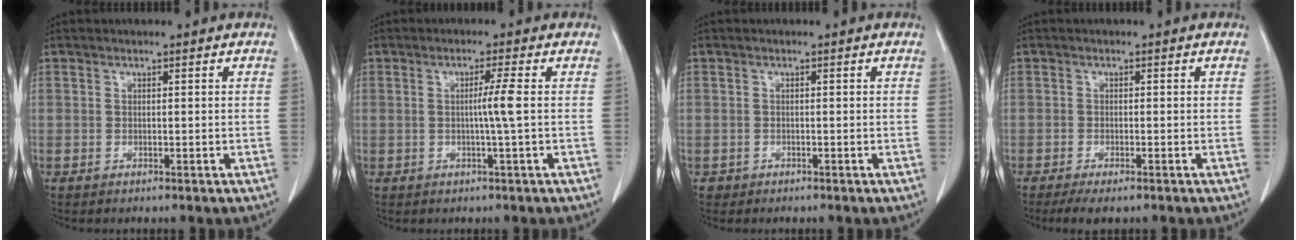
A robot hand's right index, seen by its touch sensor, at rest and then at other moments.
{"total": 3.1, "force": [-0.1, -1.0, 3.0], "torque": [-0.052, -0.002, -0.002]}
{"total": 1.0, "force": [-0.6, 0.8, -0.1], "torque": [-0.008, 0.004, -0.009]}
{"total": 4.0, "force": [-2.9, 1.0, 2.5], "torque": [-0.038, -0.008, -0.041]}